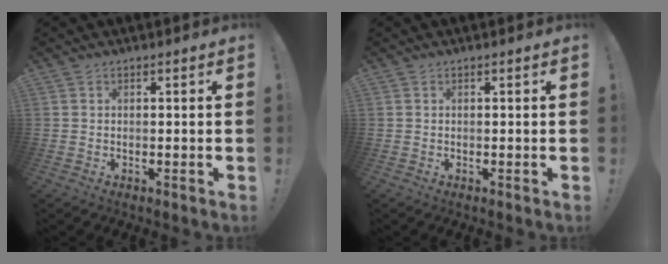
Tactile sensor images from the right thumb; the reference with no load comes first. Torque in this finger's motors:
{"motor_torque": [-0.07, 0.09, 0.17, -0.07, -0.04]}